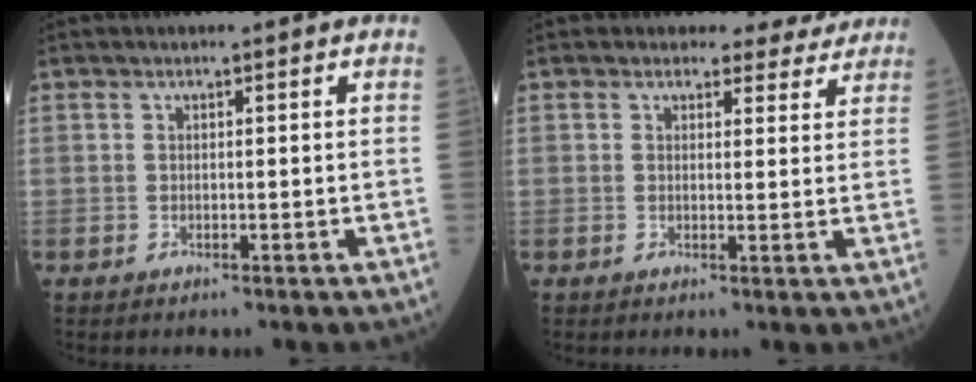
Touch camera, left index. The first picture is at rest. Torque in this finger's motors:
{"motor_torque": [0.20, -0.20, 0.03, -0.01]}